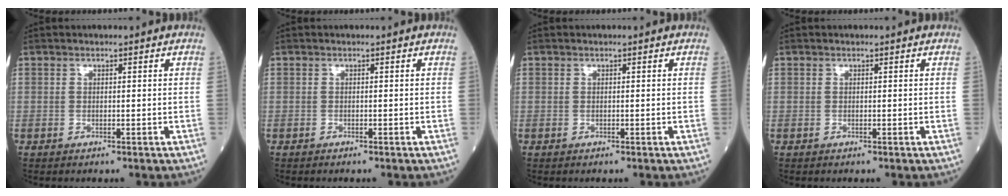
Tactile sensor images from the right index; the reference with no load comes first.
{"total": 0.0}
{"total": 0.0}
{"total": 0.0}